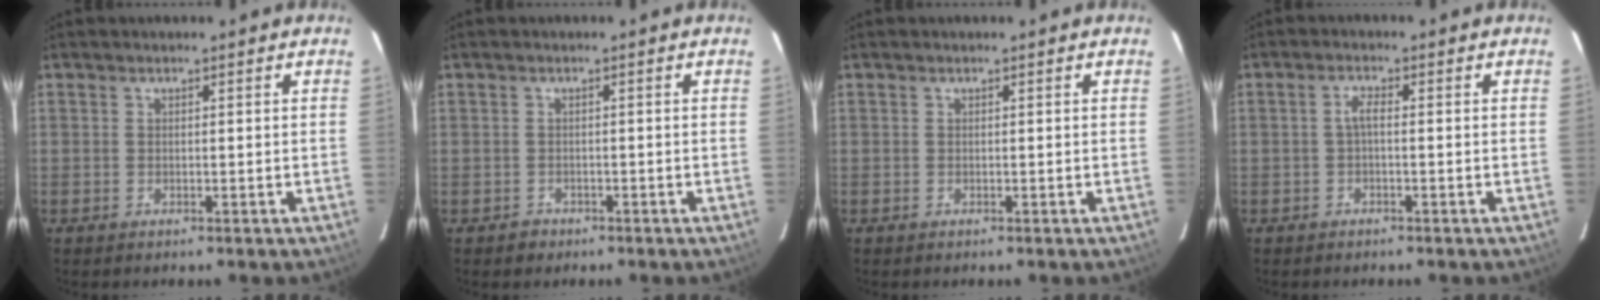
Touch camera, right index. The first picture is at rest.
{"total": 2.0, "force": [-1.0, 1.8, 0.0], "torque": [-0.004, 0.005, -0.012]}
{"total": 0.0}
{"total": 1.8, "force": [-0.3, 0.4, 1.7], "torque": [-0.036, 0.007, -0.007]}